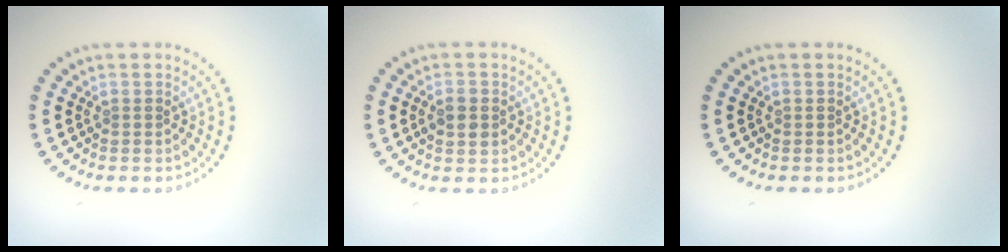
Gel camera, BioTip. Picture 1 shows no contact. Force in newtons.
{"total": 2.0, "press": 2.0, "slide": 0.0}
{"total": 0.0}